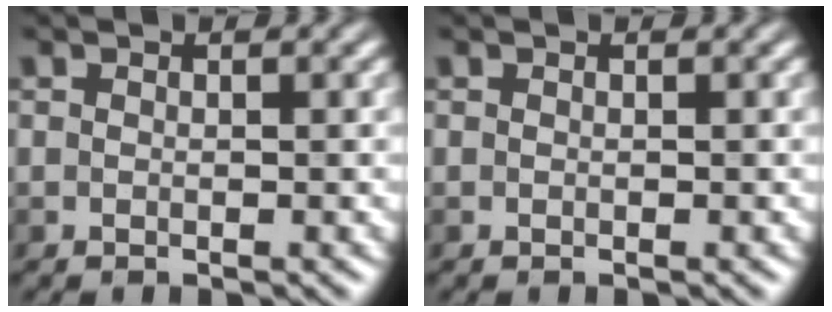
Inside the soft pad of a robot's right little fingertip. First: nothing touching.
{"total": 0.0}